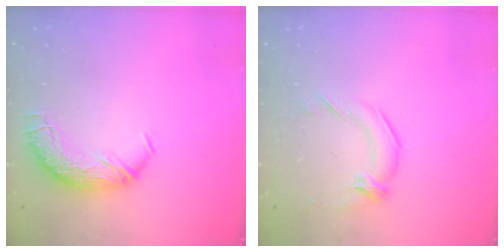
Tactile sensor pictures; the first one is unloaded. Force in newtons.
{"total": 2.2, "press": 1.1, "slide": 1.9}